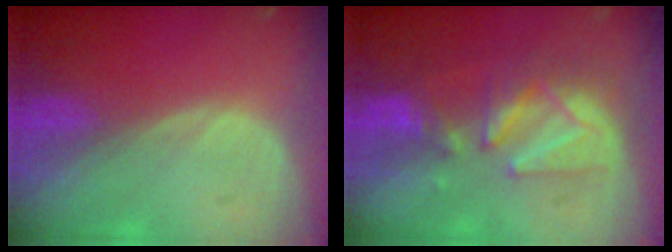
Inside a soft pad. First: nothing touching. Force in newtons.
{"total": 8.6, "press": 8.3, "slide": 2.0}